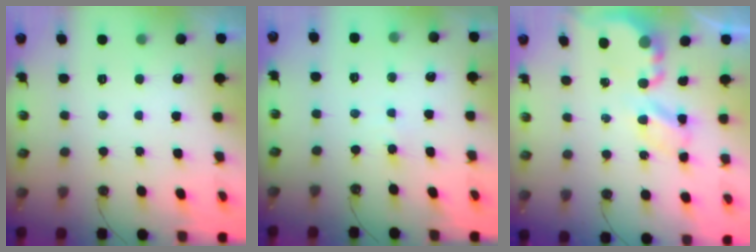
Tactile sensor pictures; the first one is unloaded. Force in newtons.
{"total": 2.7, "press": 2.7, "slide": 0.5}
{"total": 5.4, "press": 5.4, "slide": 0.1}